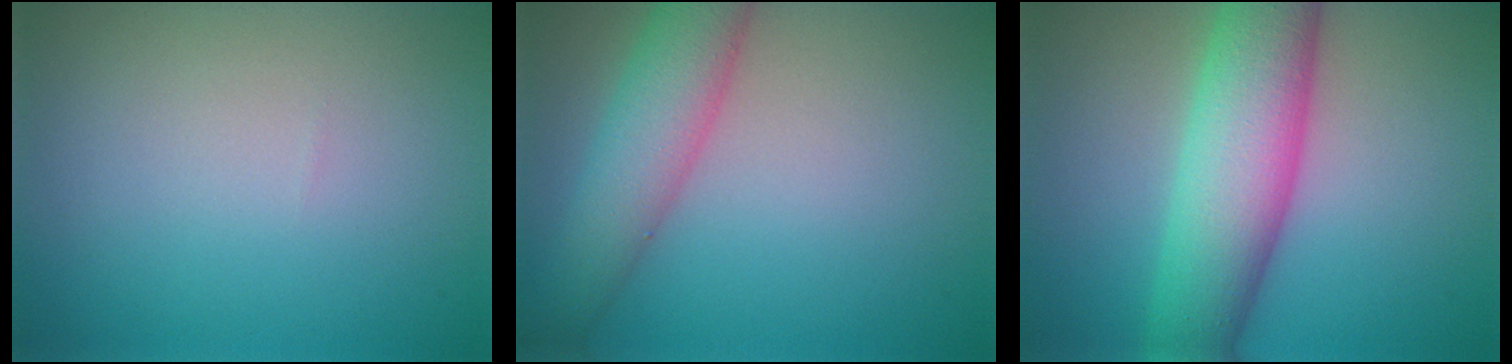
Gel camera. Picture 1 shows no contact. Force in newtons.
{"total": 5.6, "press": 5.6, "slide": 0.2}
{"total": 8.4, "press": 8.4, "slide": 0.2}